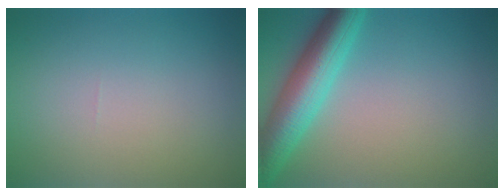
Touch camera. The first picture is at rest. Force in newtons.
{"total": 6.5, "press": 6.5, "slide": 0.1}